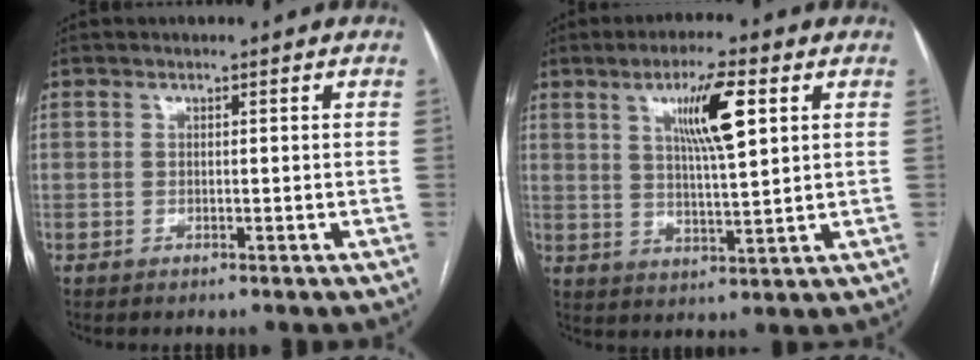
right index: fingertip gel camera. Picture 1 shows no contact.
{"total": 9.0, "force": [3.6, 1.0, 8.2], "torque": [-0.145, 0.004, 0.061]}